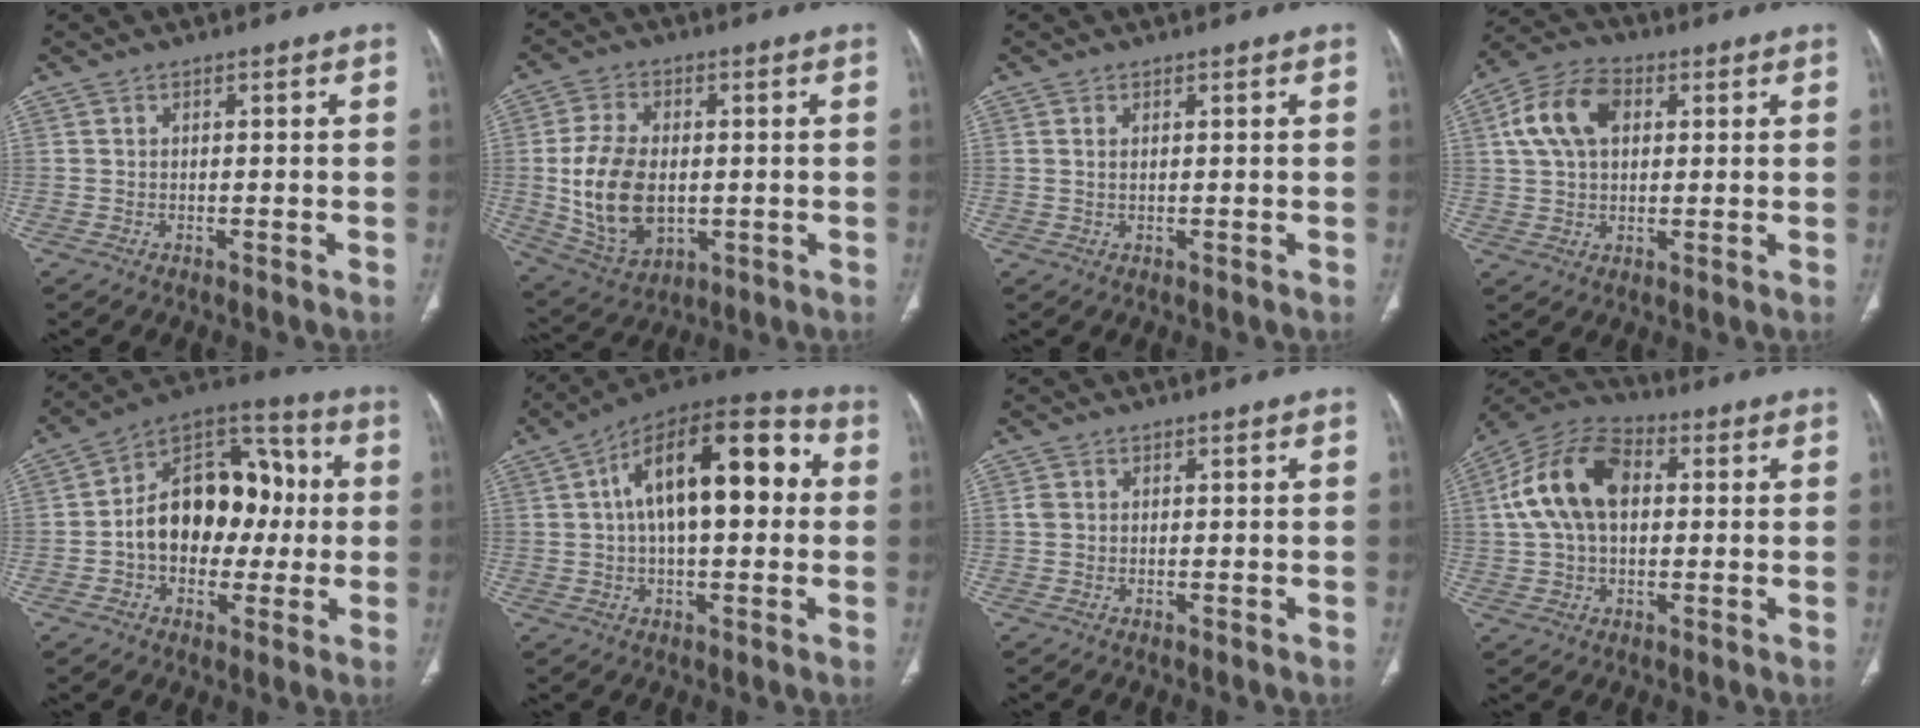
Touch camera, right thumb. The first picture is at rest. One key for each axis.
{"total": 14.6, "fx": -0.7, "fy": 9.4, "fz": 11.2, "tx": -0.208, "ty": -0.005, "tz": 0.006}
{"total": 1.0, "fx": 0.4, "fy": 0.5, "fz": 0.8, "tx": -0.023, "ty": 0.003, "tz": 0.011}
{"total": 11.3, "fx": 3.0, "fy": 7.4, "fz": 7.9, "tx": -0.146, "ty": 0.018, "tz": 0.049}
{"total": 19.2, "fx": -0.4, "fy": 13.3, "fz": 13.9, "tx": -0.168, "ty": 0.044, "tz": -0.012}
{"total": 20.2, "fx": 3.3, "fy": 9.6, "fz": 17.5, "tx": -0.254, "ty": 0.040, "tz": 0.041}
{"total": 1.0, "fx": 0.2, "fy": 0.9, "fz": 0.5, "tx": -0.008, "ty": 0.003, "tz": 0.004}
{"total": 15.2, "fx": 2.5, "fy": 9.6, "fz": 11.5, "tx": -0.215, "ty": 0.029, "tz": 0.037}